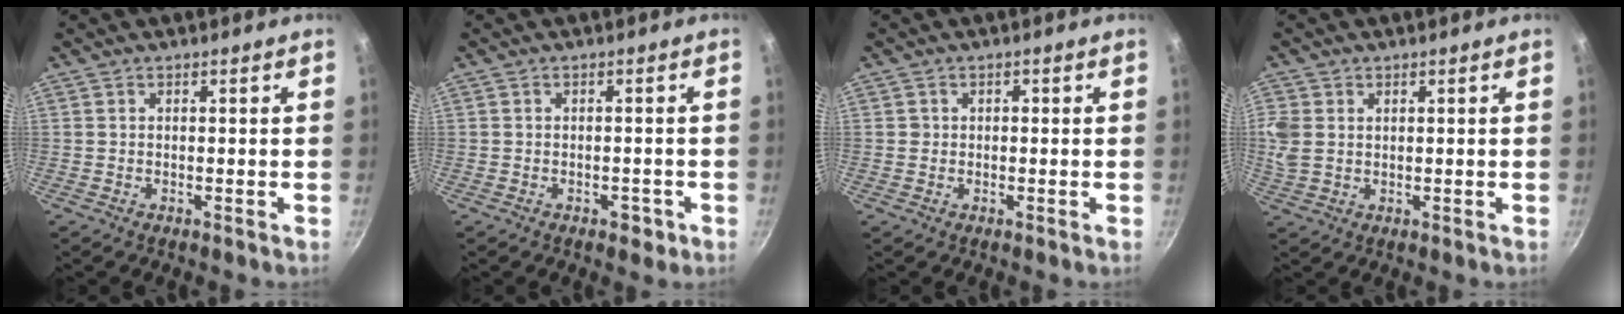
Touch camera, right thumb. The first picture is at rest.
{"total": 2.6, "force": [-1.3, 1.6, 1.5], "torque": [-0.006, 0.015, -0.008]}
{"total": 1.5, "force": [0.0, 1.4, 0.5], "torque": [0.003, 0.009, -0.001]}
{"total": 6.7, "force": [1.6, 5.2, 3.9], "torque": [-0.086, 0.004, 0.033]}